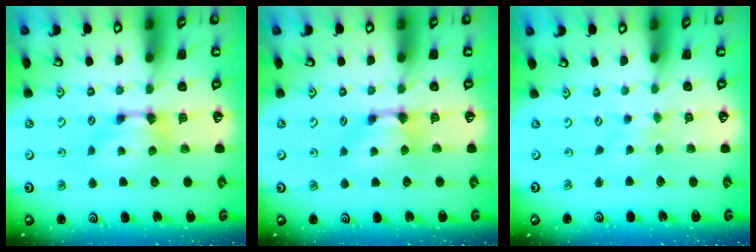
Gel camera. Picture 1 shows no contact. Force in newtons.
{"total": 0.6, "press": 0.2, "slide": 0.5}
{"total": 2.8, "press": 2.8, "slide": 0.2}